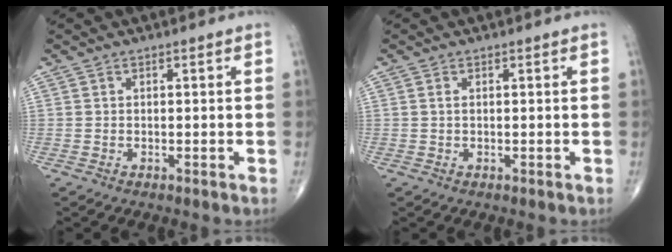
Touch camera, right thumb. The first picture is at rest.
{"total": 0.5, "force": [0.1, 0.2, 0.5], "torque": [-0.014, 0.003, 0.003]}